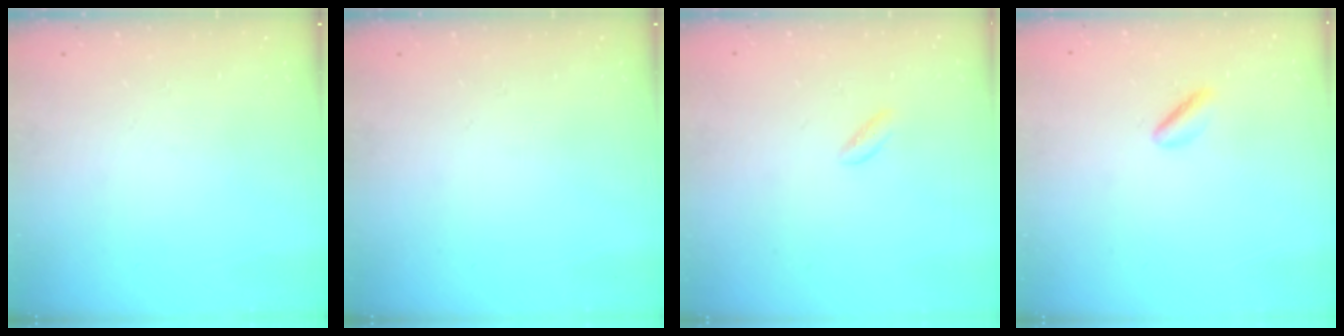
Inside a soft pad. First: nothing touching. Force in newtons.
{"total": 0.0}
{"total": 1.3, "press": 1.1, "slide": 0.7}
{"total": 2.5, "press": 2.4, "slide": 0.6}